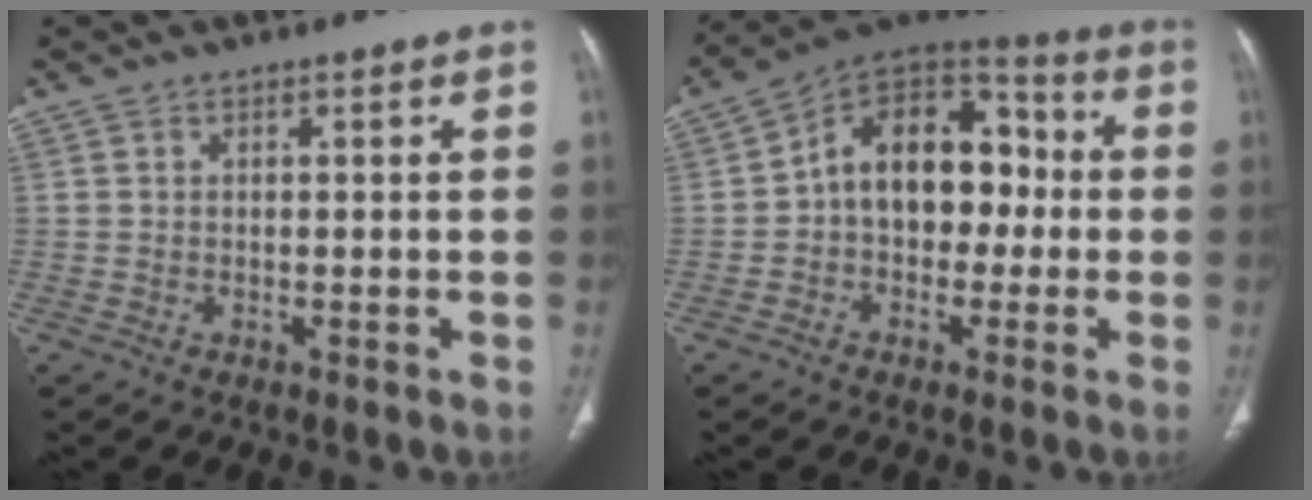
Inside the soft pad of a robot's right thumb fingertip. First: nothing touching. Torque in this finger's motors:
{"motor_torque": [-0.09, 0.60, 0.27, 0.22, 0.10]}